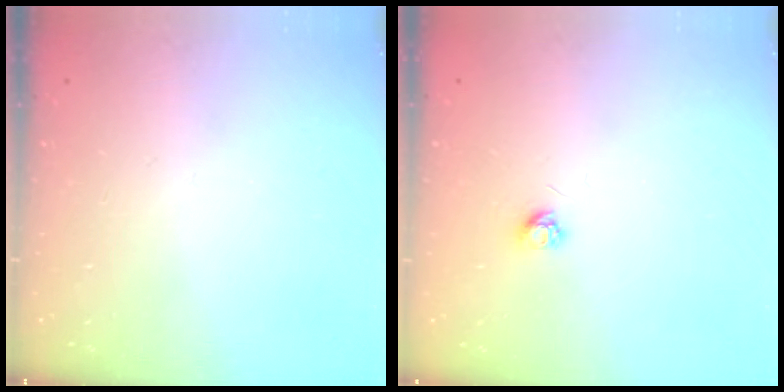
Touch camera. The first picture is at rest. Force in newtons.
{"total": 3.7, "press": 3.7, "slide": 0.3}